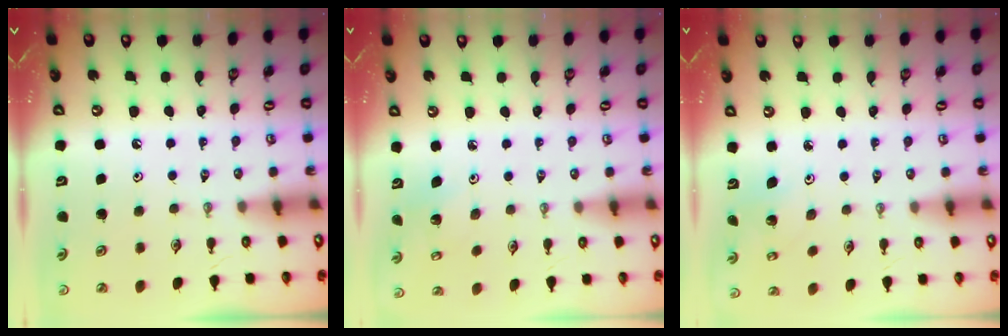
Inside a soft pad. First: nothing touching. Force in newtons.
{"total": 3.7, "press": 3.7, "slide": 0.3}
{"total": 2.2, "press": 2.2, "slide": 0.2}